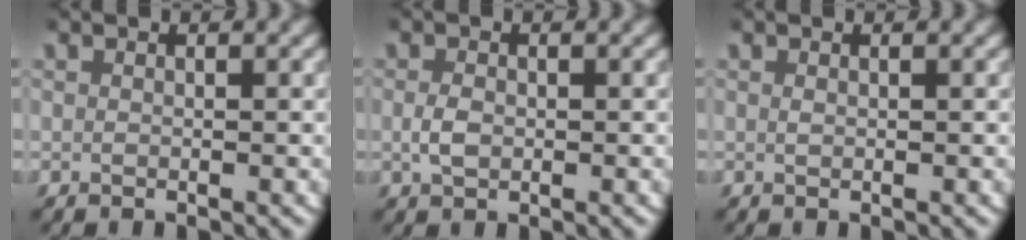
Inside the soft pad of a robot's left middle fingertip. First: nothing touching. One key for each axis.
{"total": 1.6, "fx": -0.2, "fy": 1.1, "fz": 1.2, "tx": -0.029, "ty": -0.003, "tz": 0.000}
{"total": 0.0}